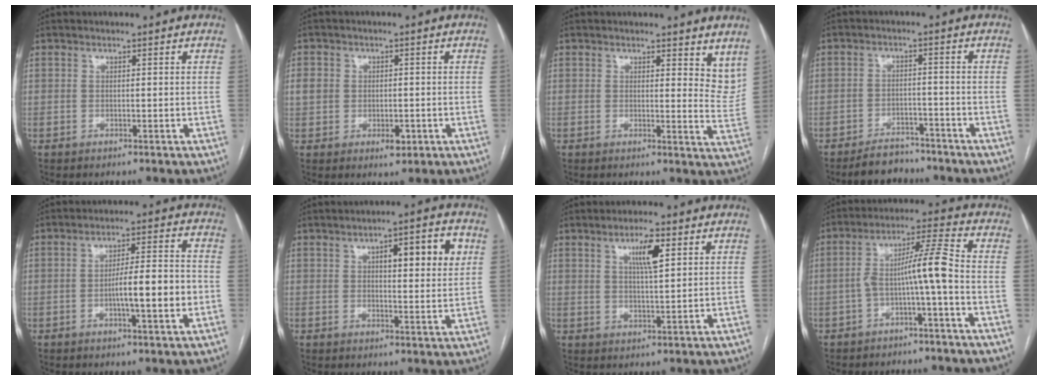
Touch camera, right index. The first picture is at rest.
{"total": 4.8, "force": [-0.8, 3.6, 3.1], "torque": [-0.046, 0.008, -0.004]}
{"total": 7.2, "force": [6.0, 2.6, 3.0], "torque": [-0.014, -0.032, 0.054]}
{"total": 5.4, "force": [-4.8, 2.4, 1.0], "torque": [-0.015, 0.001, -0.076]}
{"total": 8.9, "force": [-2.1, 0.9, 8.6], "torque": [-0.136, 0.012, -0.033]}
{"total": 8.5, "force": [2.9, 1.9, 7.8], "torque": [-0.107, 0.010, 0.038]}
{"total": 5.1, "force": [2.2, 0.6, 4.5], "torque": [-0.080, 0.000, 0.039]}
{"total": 7.8, "force": [-2.2, -0.4, 7.5], "torque": [-0.130, 0.032, -0.037]}